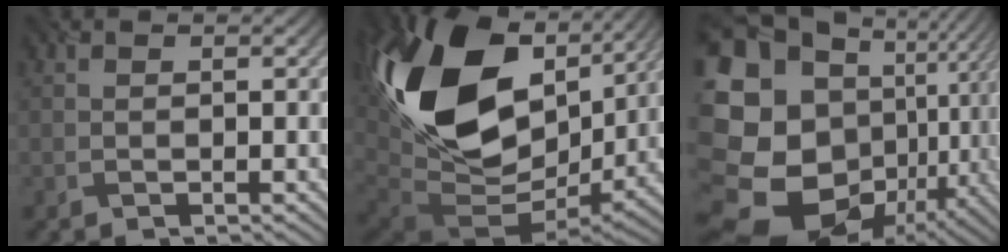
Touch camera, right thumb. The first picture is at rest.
{"total": 20.3, "force": [6.4, 12.9, 14.3], "torque": [-0.332, 0.007, 0.117]}
{"total": 23.9, "force": [-3.8, 20.1, 12.4], "torque": [-0.292, -0.029, -0.068]}